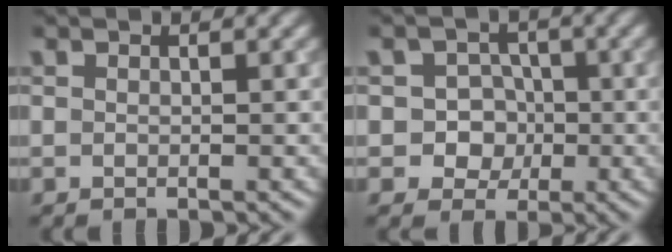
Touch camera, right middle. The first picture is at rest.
{"total": 4.4, "force": [-0.8, 4.0, 1.6], "torque": [0.001, 0.015, -0.031]}